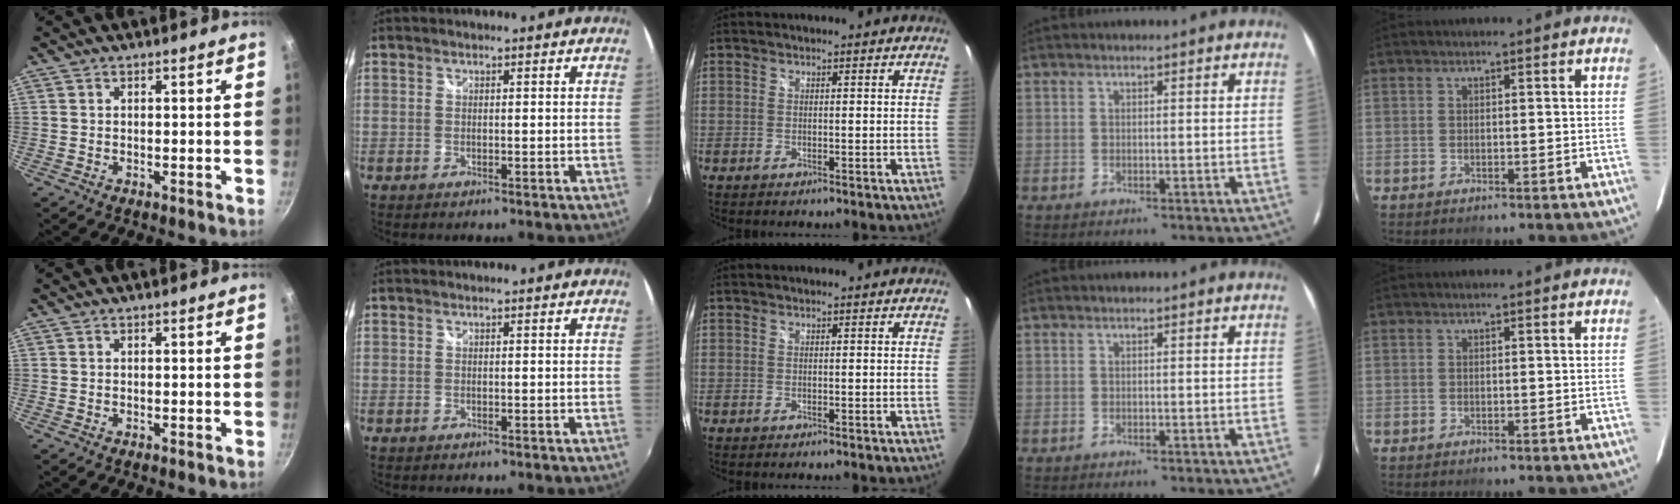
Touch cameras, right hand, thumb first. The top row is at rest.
{}